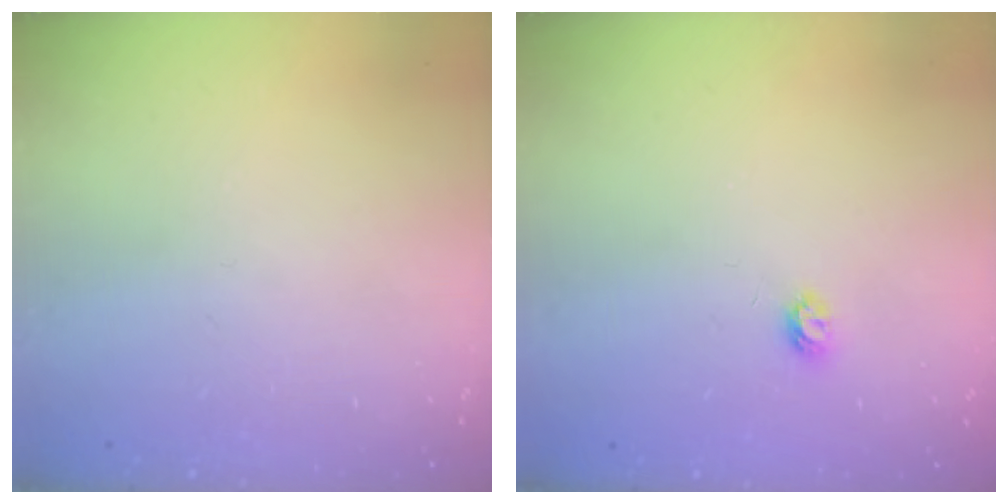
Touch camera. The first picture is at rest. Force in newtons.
{"total": 4.2, "press": 4.2, "slide": 0.5}